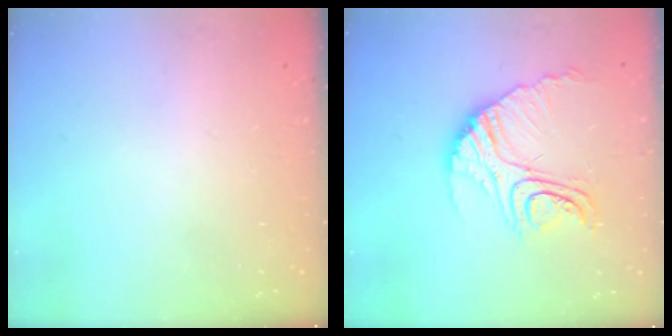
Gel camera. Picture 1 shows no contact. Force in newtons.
{"total": 16.4, "press": 16.4, "slide": 1.5}